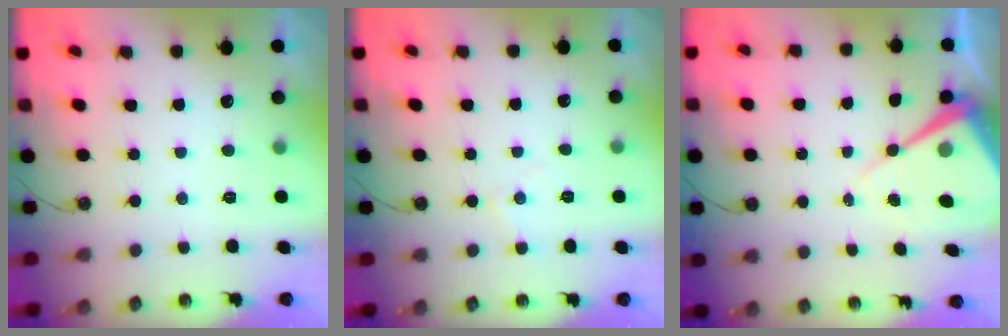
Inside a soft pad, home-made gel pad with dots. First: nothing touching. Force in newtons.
{"total": 4.6, "press": 4.5, "slide": 0.8}
{"total": 9.6, "press": 9.6, "slide": 1.0}